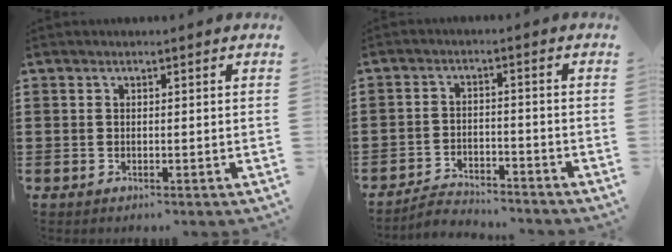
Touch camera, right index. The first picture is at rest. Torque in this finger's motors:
{"motor_torque": [-1.11, 1.03, -0.09, -0.06]}